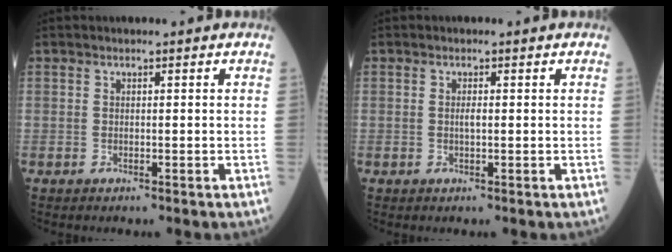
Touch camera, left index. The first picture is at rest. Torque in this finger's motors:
{"motor_torque": [0.36, -0.18, 0.01, 0.01]}